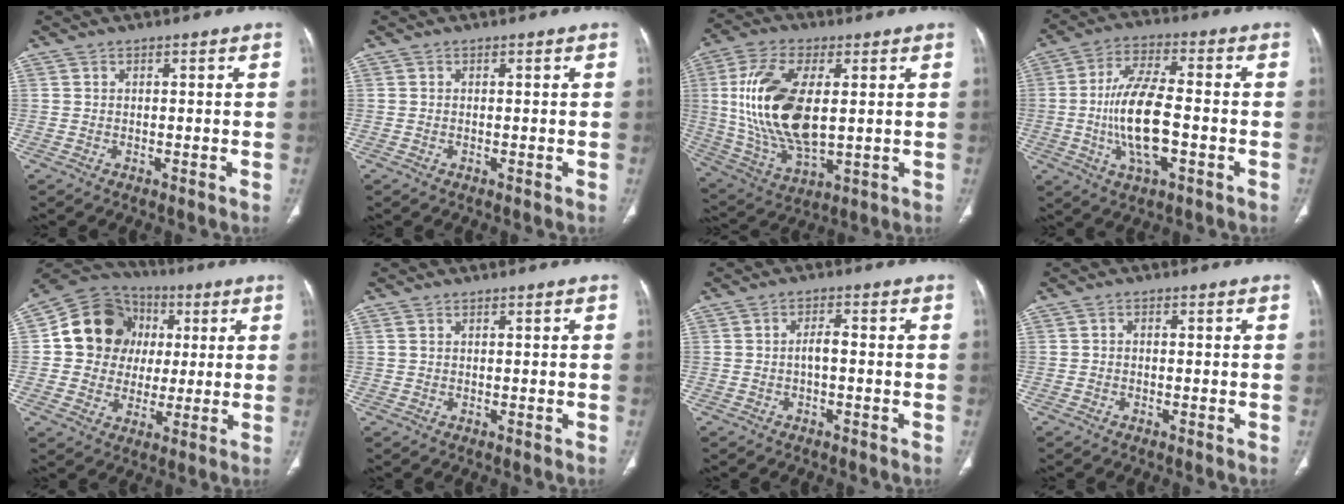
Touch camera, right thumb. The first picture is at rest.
{"total": 0.0}
{"total": 19.7, "force": [2.4, 9.7, 17.0], "torque": [-0.348, -0.013, 0.052]}
{"total": 13.8, "force": [-2.3, 5.4, 12.5], "torque": [-0.243, 0.013, -0.043]}
{"total": 15.5, "force": [2.6, 13.8, 6.6], "torque": [-0.077, 0.016, 0.044]}
{"total": 0.7, "force": [0.4, 0.4, 0.4], "torque": [-0.012, 0.009, 0.011]}
{"total": 2.2, "force": [-0.4, 0.8, 2.0], "torque": [-0.036, 0.011, -0.007]}
{"total": 0.6, "force": [-0.2, 0.5, 0.4], "torque": [-0.004, 0.001, -0.007]}